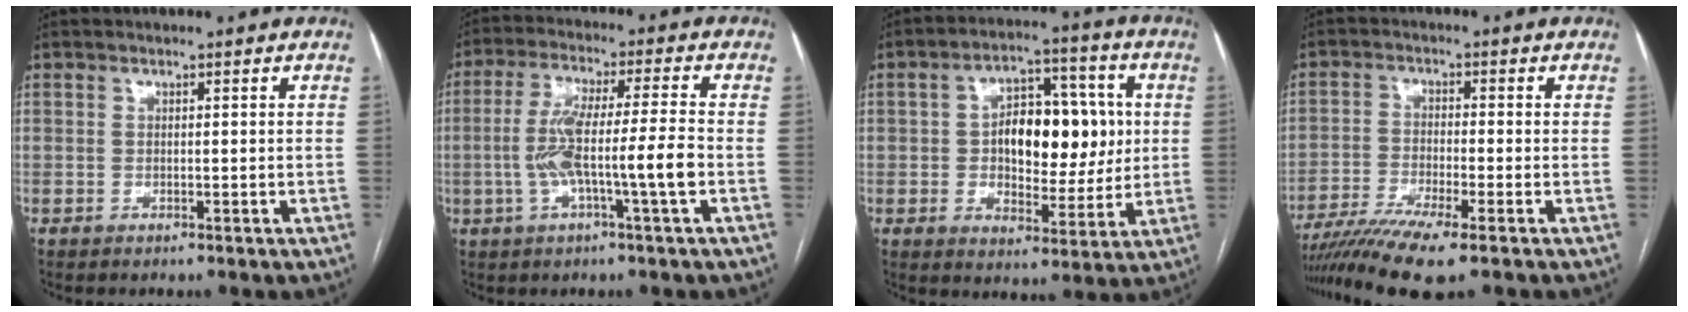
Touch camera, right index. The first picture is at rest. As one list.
[{"total": 10.3, "force": [-2.3, -0.2, 10.1], "torque": [-0.197, 0.010, -0.044]}, {"total": 13.1, "force": [1.2, 7.1, 10.9], "torque": [-0.161, 0.029, 0.024]}, {"total": 9.7, "force": [-7.1, 0.0, 6.6], "torque": [-0.118, -0.020, -0.121]}]